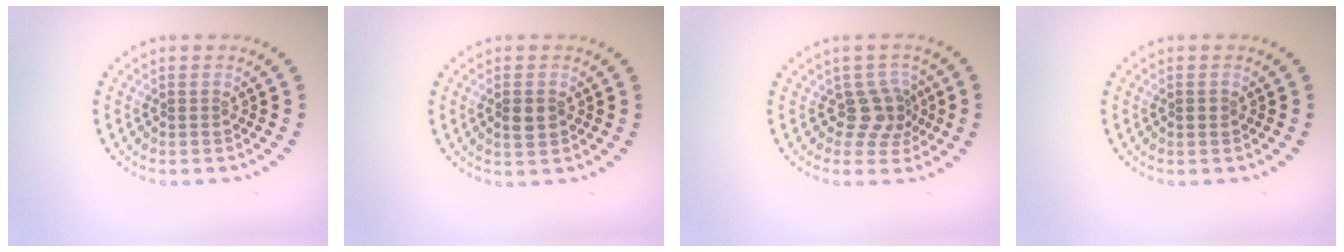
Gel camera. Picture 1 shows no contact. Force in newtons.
{"total": 1.8, "press": 1.8, "slide": 0.3}
{"total": 2.9, "press": 2.2, "slide": 1.9}
{"total": 0.7, "press": 0.7, "slide": 0.0}